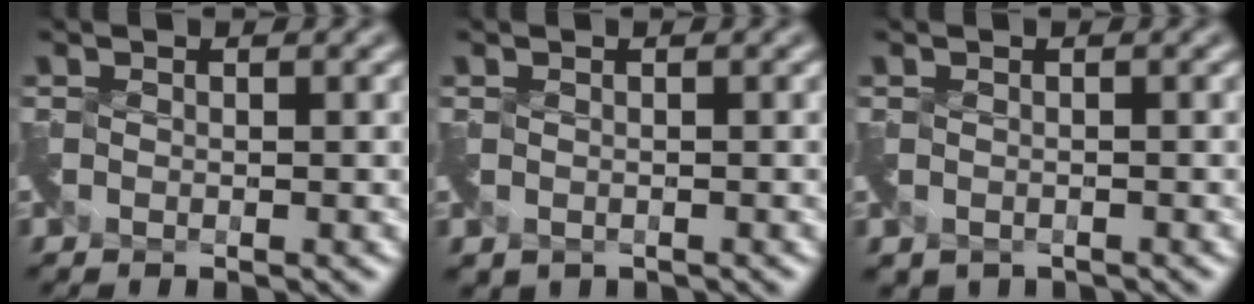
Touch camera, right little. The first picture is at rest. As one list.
[{"total": 1.5, "force": [-0.4, 1.1, 0.9], "torque": [-0.021, -0.012, -0.005]}, {"total": 1.8, "force": [-0.9, 1.3, 0.9], "torque": [-0.021, -0.017, -0.012]}]